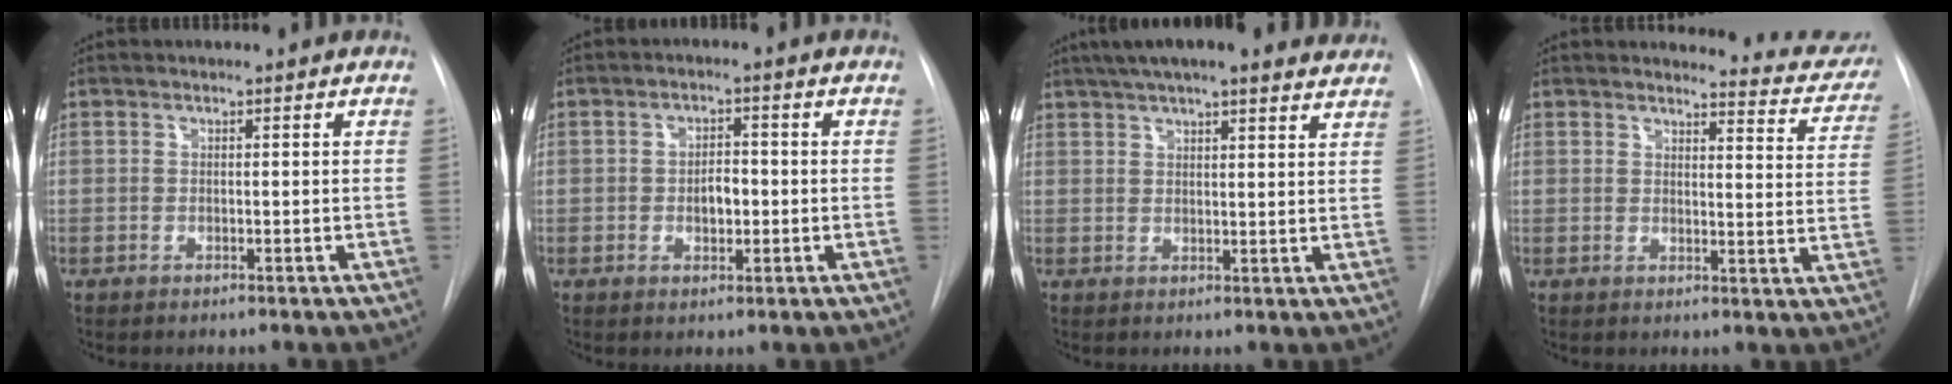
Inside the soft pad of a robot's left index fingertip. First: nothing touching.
{"total": 3.3, "force": [-0.6, 1.8, 2.7], "torque": [-0.041, 0.003, -0.006]}
{"total": 18.3, "force": [15.6, 3.5, 8.9], "torque": [-0.140, 0.043, 0.199]}
{"total": 9.8, "force": [9.7, 1.4, 0.8], "torque": [0.013, -0.064, 0.083]}